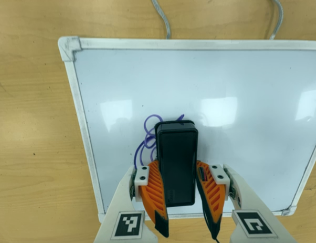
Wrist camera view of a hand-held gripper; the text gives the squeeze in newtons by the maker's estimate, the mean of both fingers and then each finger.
{"total": 15.8, "left": 15.6, "right": 16.0}